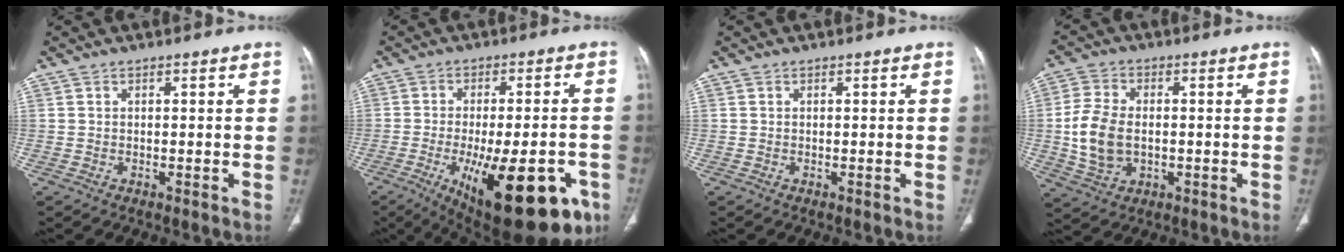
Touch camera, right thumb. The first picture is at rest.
{"total": 24.0, "force": [-10.0, 9.3, 19.7], "torque": [-0.238, 0.004, -0.125]}
{"total": 0.0}
{"total": 10.1, "force": [-0.7, 6.8, 7.5], "torque": [-0.148, 0.003, -0.010]}